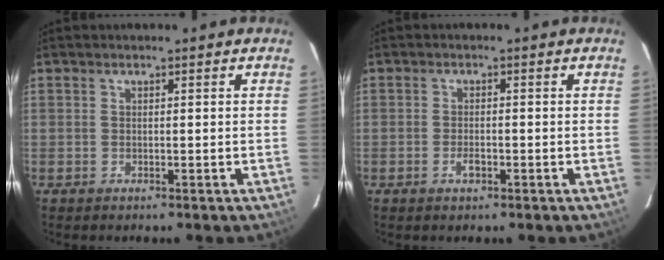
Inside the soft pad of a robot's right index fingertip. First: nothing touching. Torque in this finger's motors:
{"motor_torque": [-0.01, -0.05, 0.01, 0.03]}